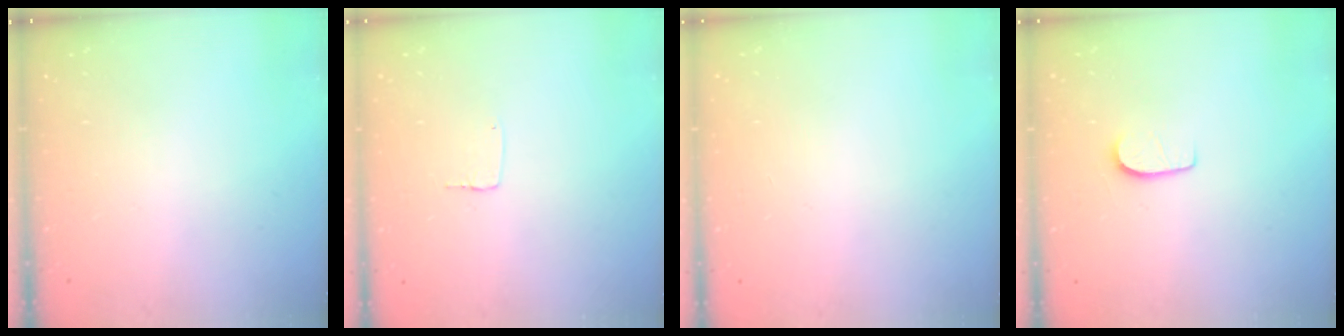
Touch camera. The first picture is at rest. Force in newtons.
{"total": 3.7, "press": 3.7, "slide": 0.1}
{"total": 0.0}
{"total": 6.3, "press": 6.3, "slide": 0.7}